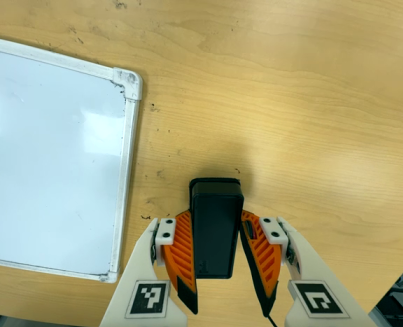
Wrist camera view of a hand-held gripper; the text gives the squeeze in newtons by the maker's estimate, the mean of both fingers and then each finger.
{"total": 5.1, "left": 4.3, "right": 5.8}